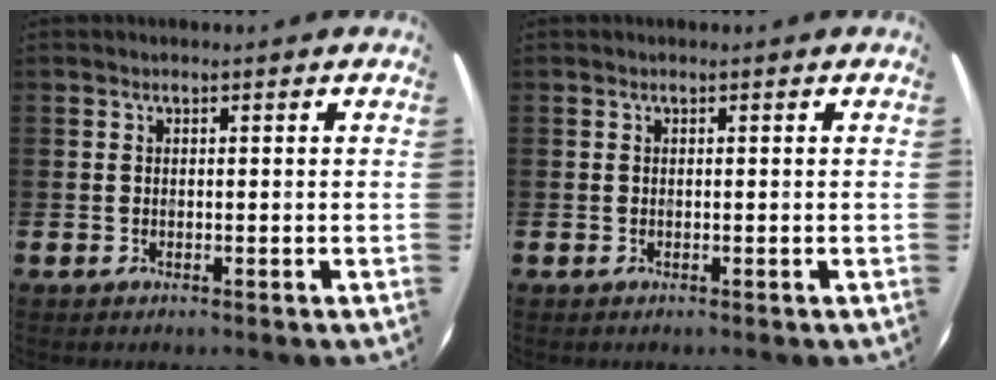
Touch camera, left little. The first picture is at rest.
{"total": 0.0}